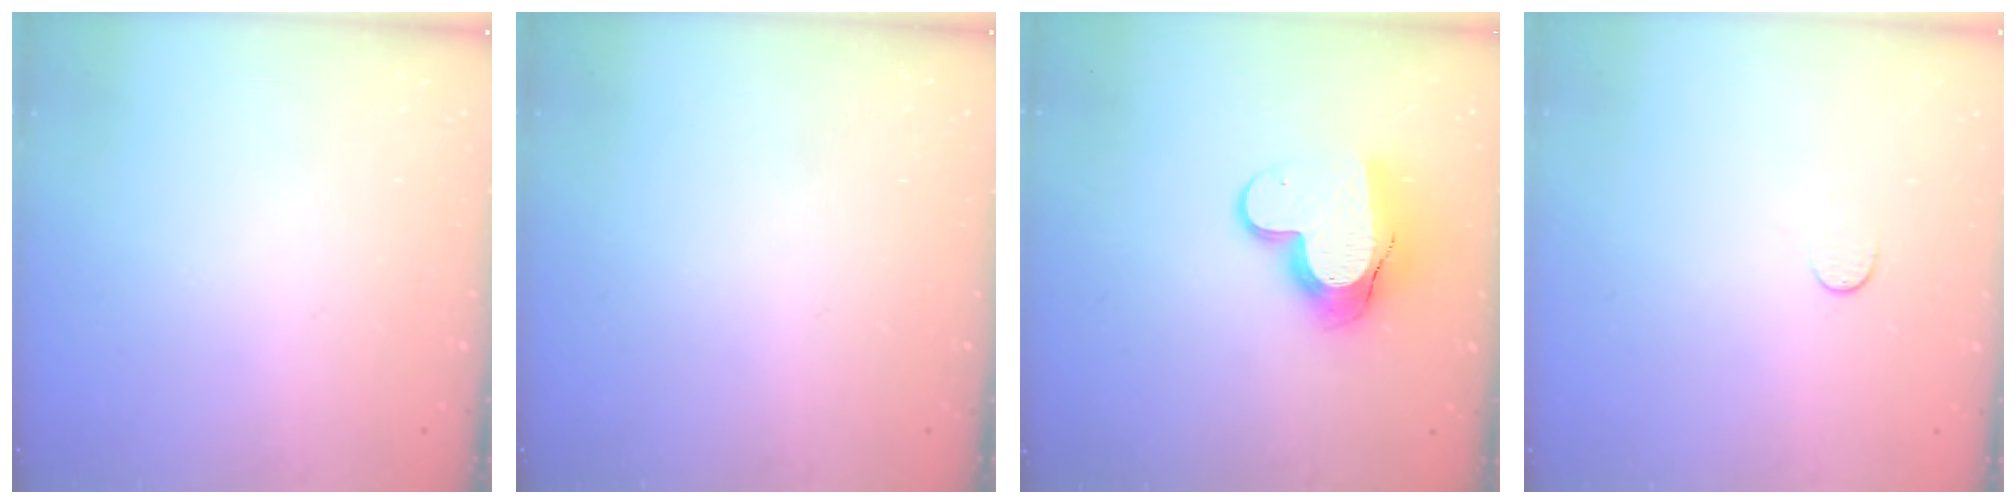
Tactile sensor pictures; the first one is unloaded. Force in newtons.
{"total": 0.0}
{"total": 11.8, "press": 11.8, "slide": 1.0}
{"total": 3.3, "press": 3.2, "slide": 0.3}